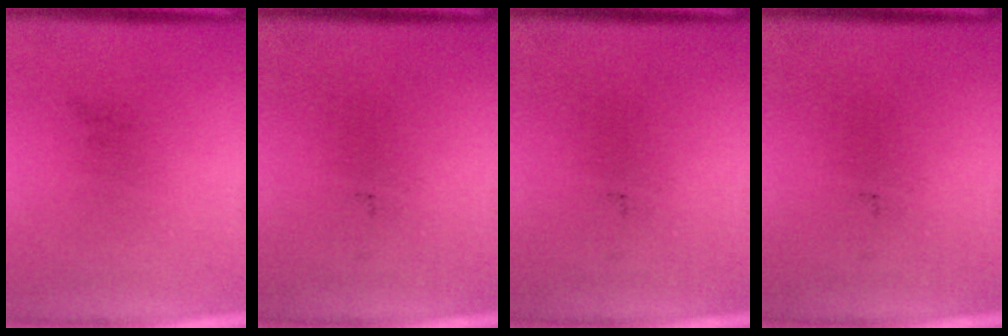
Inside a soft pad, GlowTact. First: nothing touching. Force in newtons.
{"total": 0.0}
{"total": 0.0}
{"total": 0.0}